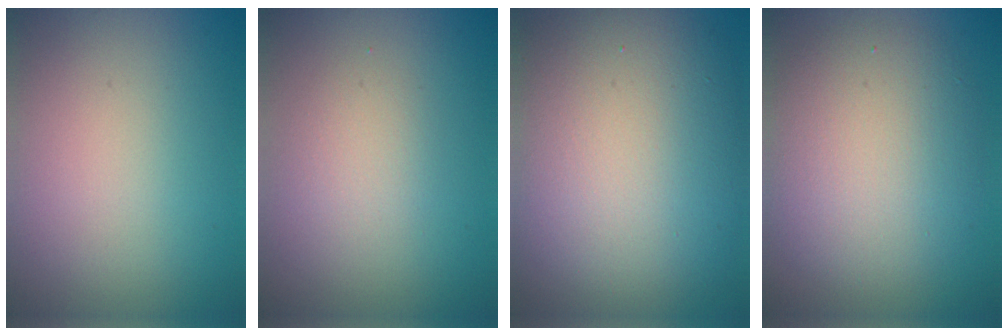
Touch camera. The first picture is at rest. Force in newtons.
{"total": 1.6, "press": 1.6, "slide": 0.2}
{"total": 13.7, "press": 13.7, "slide": 0.7}
{"total": 6.9, "press": 6.9, "slide": 0.5}